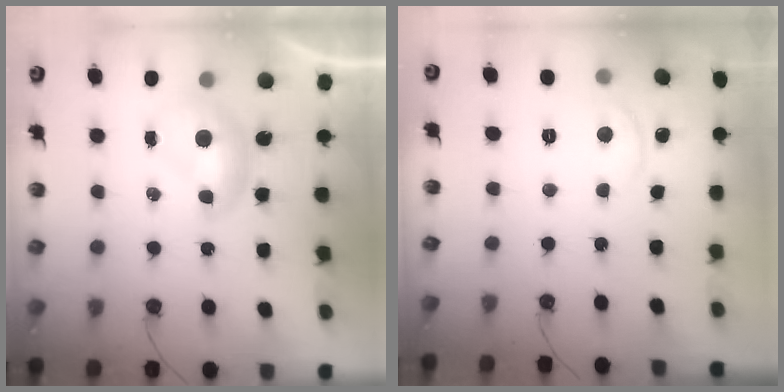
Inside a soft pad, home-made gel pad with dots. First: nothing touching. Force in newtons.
{"total": 1.5, "press": 1.3, "slide": 0.7}